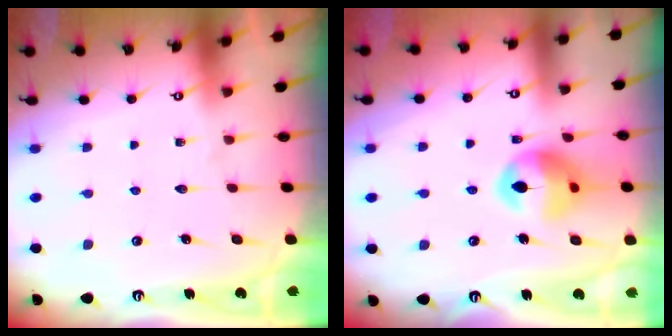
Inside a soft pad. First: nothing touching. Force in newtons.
{"total": 12.5, "press": 12.4, "slide": 1.6}